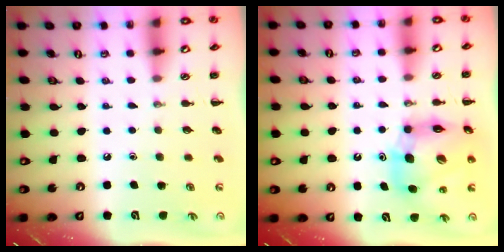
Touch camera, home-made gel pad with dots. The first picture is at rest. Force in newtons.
{"total": 10.6, "press": 10.3, "slide": 2.6}